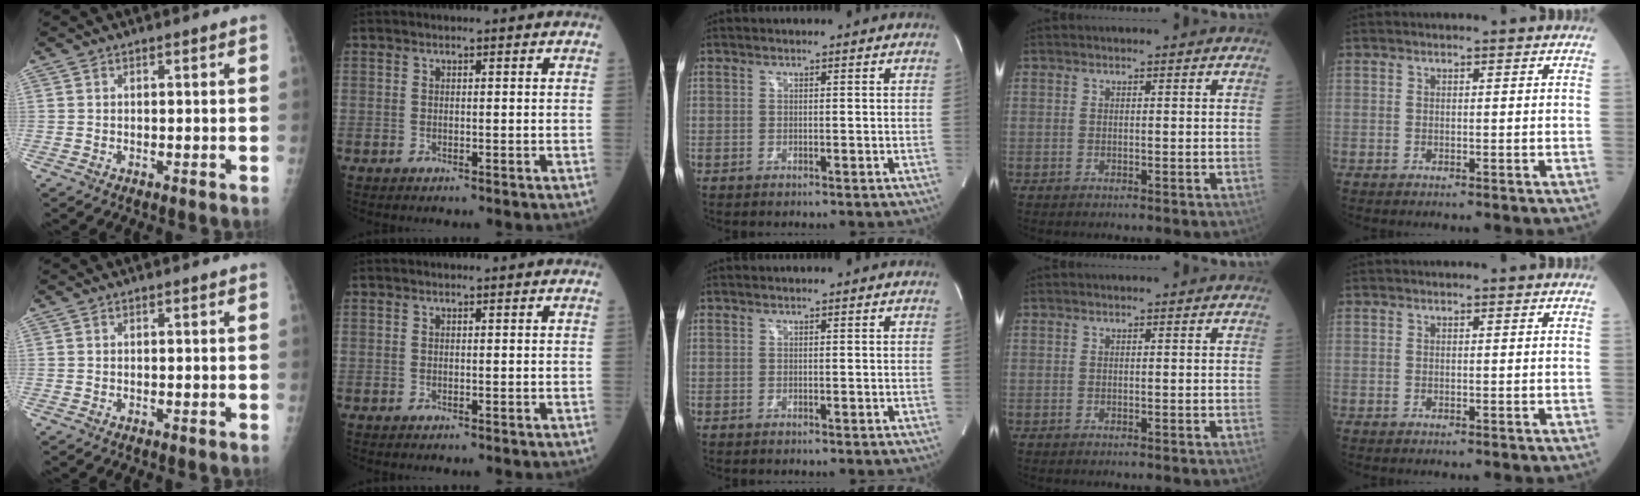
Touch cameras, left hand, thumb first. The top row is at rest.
{}